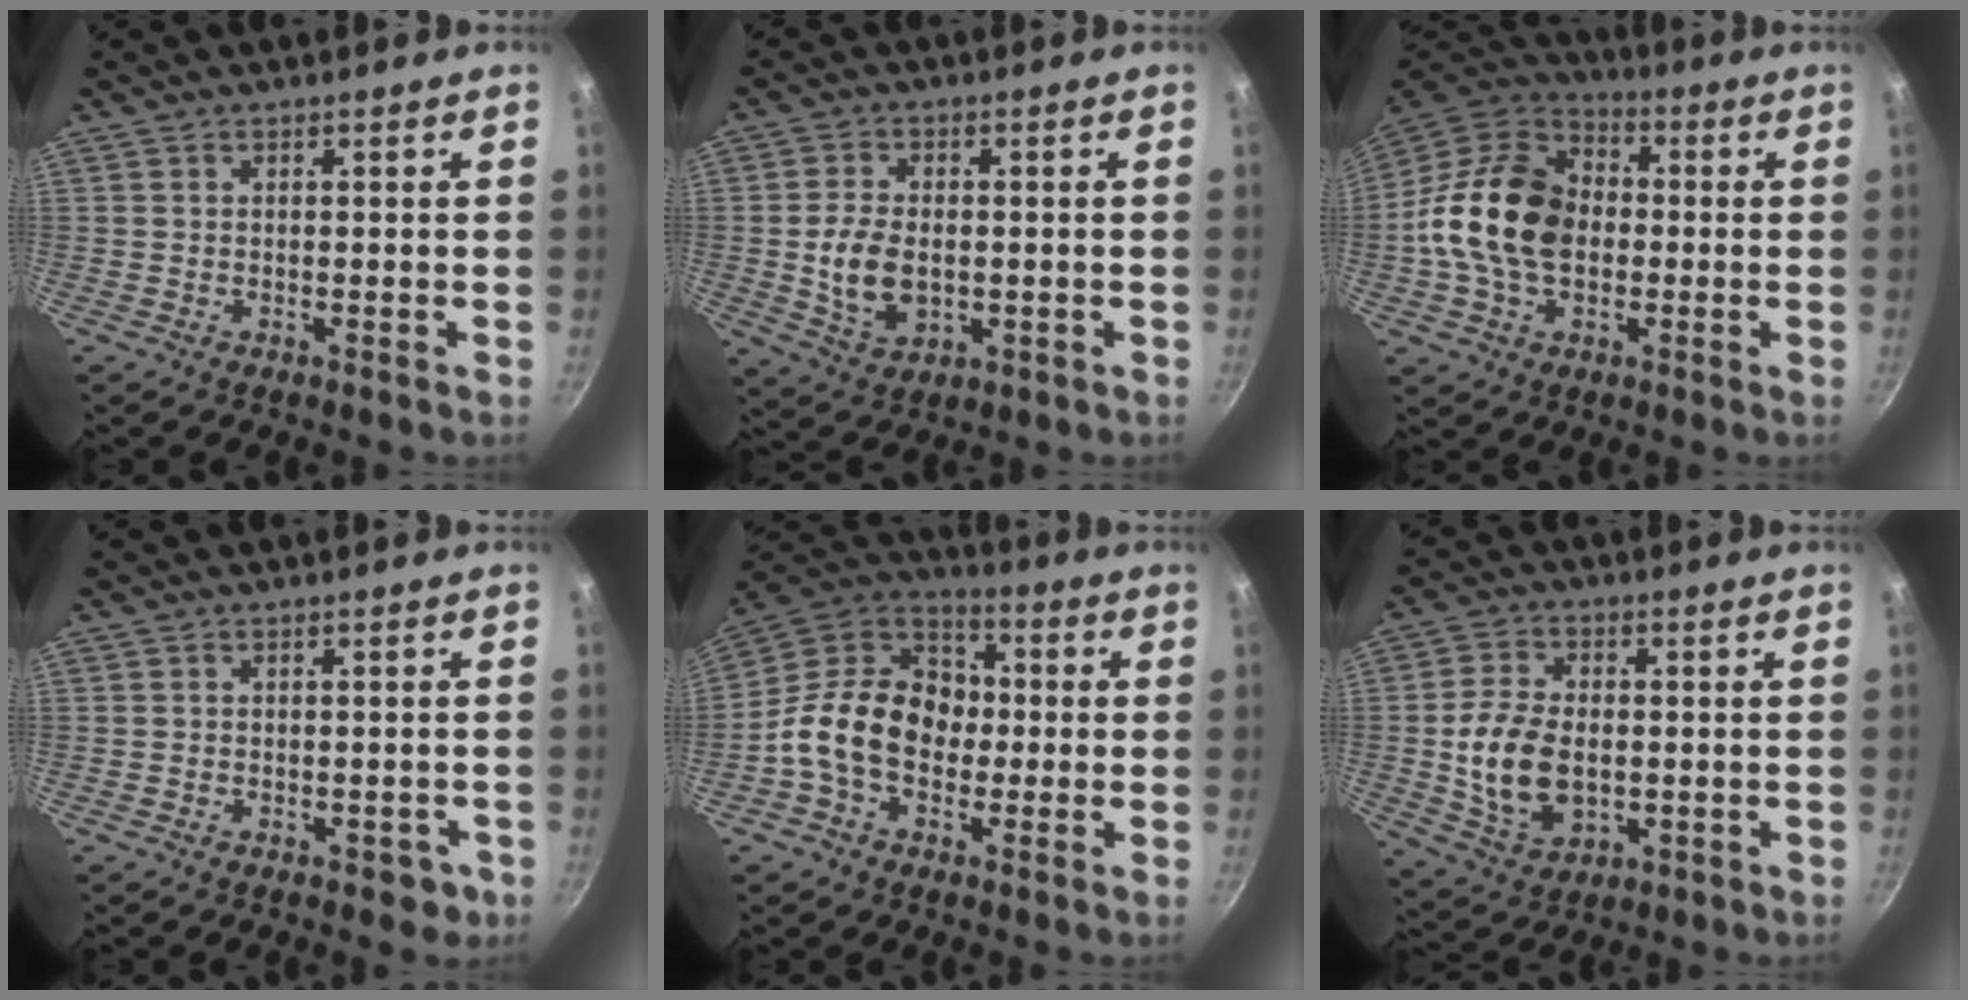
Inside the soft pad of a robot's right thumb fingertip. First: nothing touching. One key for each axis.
{"total": 9.0, "fx": -0.7, "fy": 5.8, "fz": 6.9, "tx": -0.126, "ty": -0.001, "tz": -0.005}
{"total": 18.8, "fx": -0.9, "fy": 13.2, "fz": 13.3, "tx": -0.220, "ty": 0.031, "tz": -0.031}
{"total": 3.2, "fx": -1.4, "fy": 2.1, "fz": 2.0, "tx": -0.006, "ty": 0.020, "tz": -0.003}
{"total": 16.4, "fx": -2.2, "fy": 12.1, "fz": 10.8, "tx": -0.135, "ty": 0.040, "tz": -0.060}
{"total": 12.6, "fx": -1.0, "fy": 8.2, "fz": 9.5, "tx": -0.169, "ty": 0.003, "tz": -0.010}